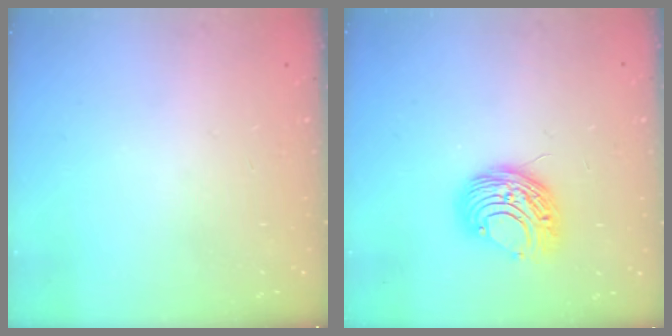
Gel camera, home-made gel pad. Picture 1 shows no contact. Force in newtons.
{"total": 9.0, "press": 9.0, "slide": 0.5}